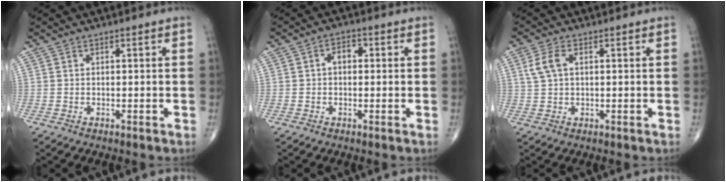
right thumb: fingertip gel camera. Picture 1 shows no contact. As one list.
[{"total": 3.0, "force": [0.2, 2.1, 2.2], "torque": [-0.025, 0.014, -0.002]}, {"total": 4.3, "force": [1.2, 2.4, 3.4], "torque": [-0.082, 0.008, 0.024]}]